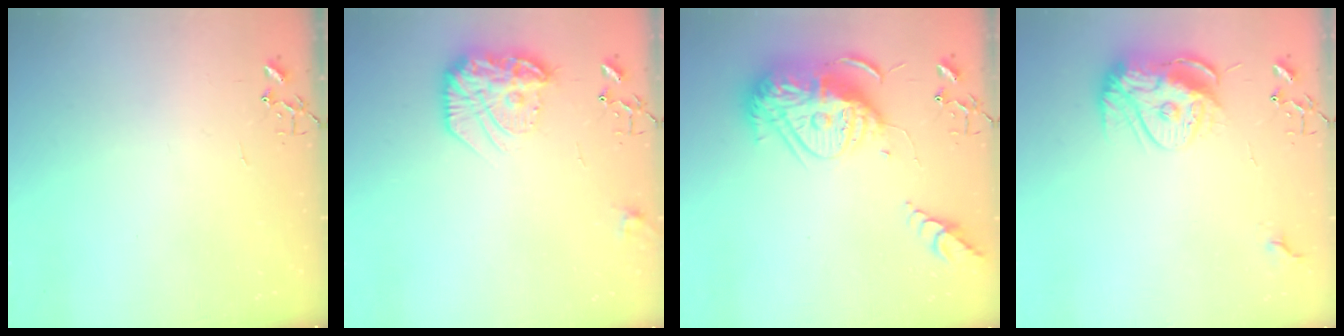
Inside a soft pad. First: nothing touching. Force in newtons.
{"total": 17.2, "press": 17.1, "slide": 1.2}
{"total": 18.9, "press": 18.8, "slide": 2.1}
{"total": 13.7, "press": 13.7, "slide": 1.2}